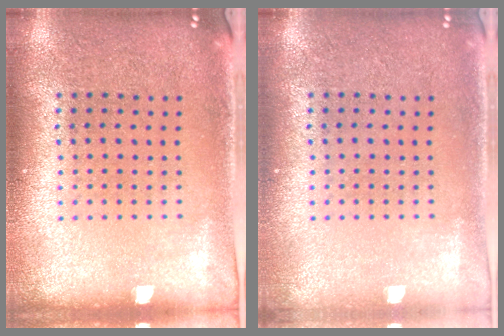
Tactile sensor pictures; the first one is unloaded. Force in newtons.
{"total": 0.5, "press": 0.5, "slide": 0.2}